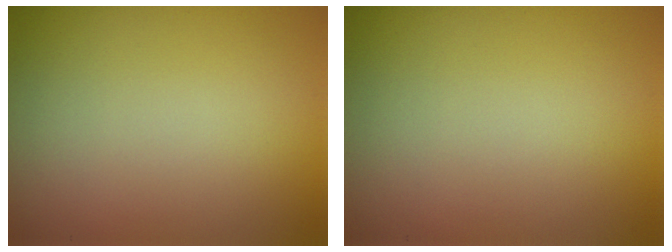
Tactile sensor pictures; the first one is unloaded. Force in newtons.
{"total": 0.0}